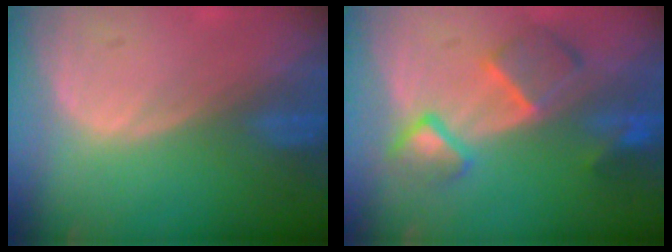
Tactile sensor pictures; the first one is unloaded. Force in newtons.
{"total": 7.3, "press": 6.8, "slide": 2.4}